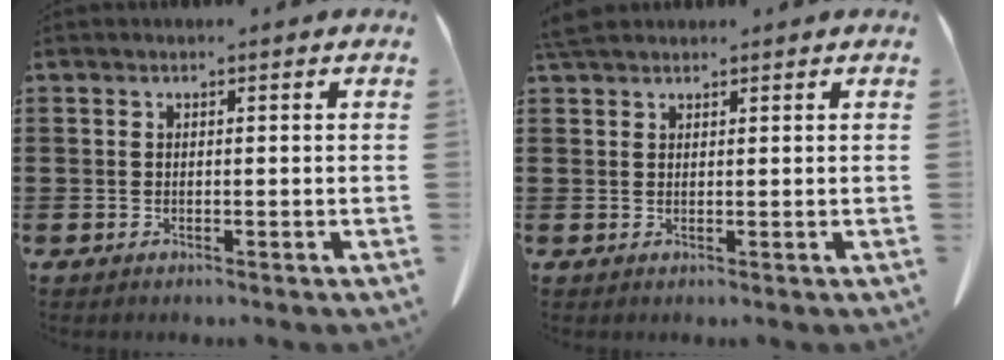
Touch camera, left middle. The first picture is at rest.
{"total": 2.6, "force": [2.2, 0.9, 1.1], "torque": [-0.029, 0.003, 0.044]}